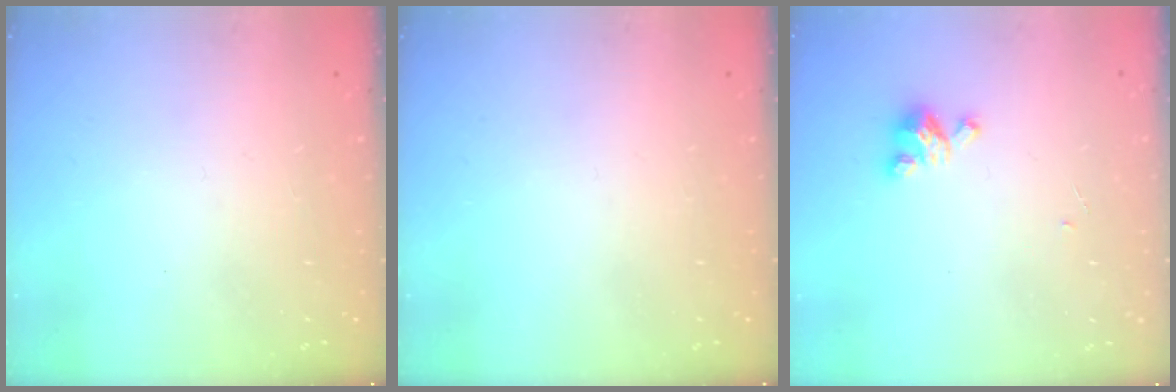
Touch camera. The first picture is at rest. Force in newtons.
{"total": 0.0}
{"total": 3.8, "press": 3.8, "slide": 0.3}